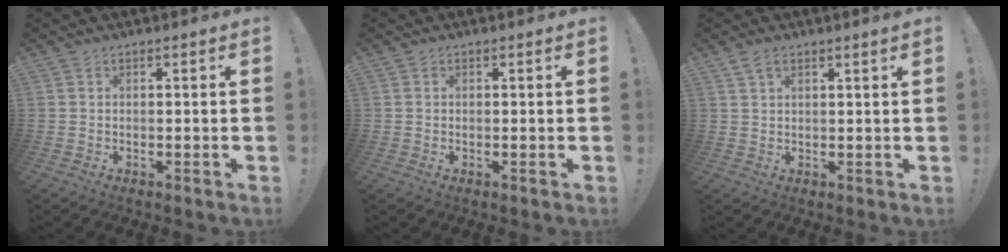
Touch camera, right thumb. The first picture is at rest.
{"total": 0.5, "force": [-0.1, 0.4, -0.4], "torque": [0.000, 0.004, -0.001]}
{"total": 3.1, "force": [2.1, 0.6, 2.2], "torque": [-0.040, -0.008, 0.038]}